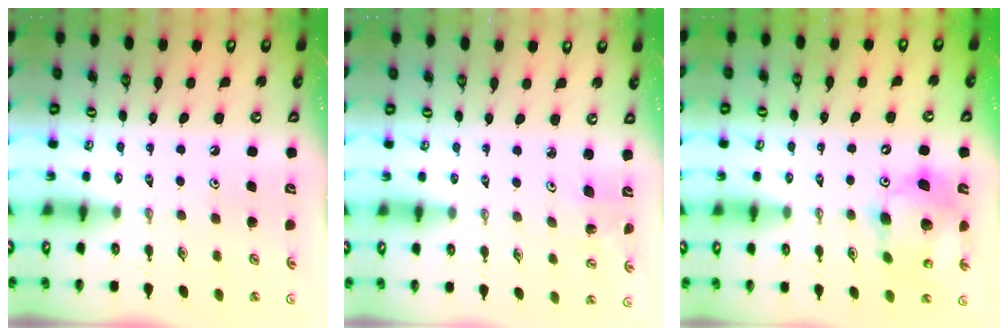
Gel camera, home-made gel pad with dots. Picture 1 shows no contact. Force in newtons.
{"total": 2.4, "press": 2.4, "slide": 0.1}
{"total": 14.9, "press": 14.7, "slide": 2.8}